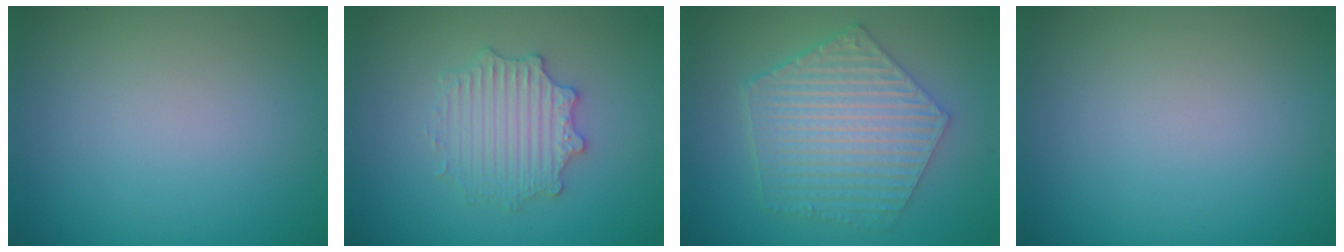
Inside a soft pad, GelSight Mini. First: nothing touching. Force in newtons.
{"total": 3.0, "press": 2.9, "slide": 0.4}
{"total": 6.2, "press": 4.8, "slide": 4.0}
{"total": 0.0}